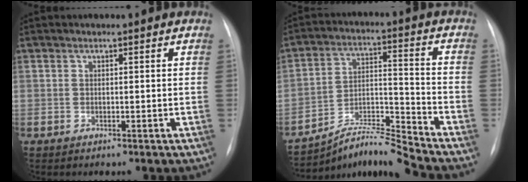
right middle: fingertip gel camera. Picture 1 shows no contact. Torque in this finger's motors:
{"motor_torque": [-0.71, -0.69, -0.12, -0.03]}